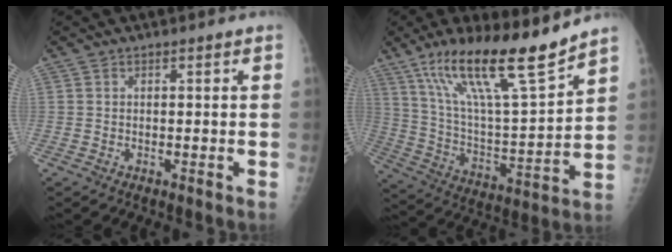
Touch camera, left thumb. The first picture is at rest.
{"total": 20.4, "force": [14.4, 3.1, 14.1], "torque": [-0.229, -0.067, 0.262]}